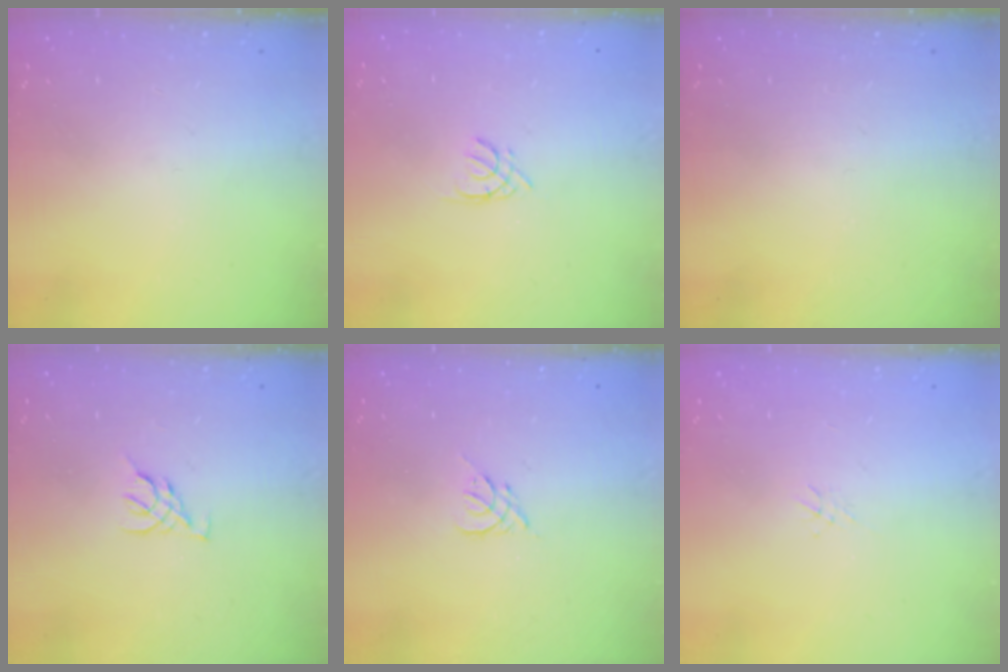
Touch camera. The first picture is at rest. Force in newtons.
{"total": 1.7, "press": 1.7, "slide": 0.3}
{"total": 0.0}
{"total": 3.6, "press": 3.5, "slide": 0.8}
{"total": 1.3, "press": 1.2, "slide": 0.6}
{"total": 1.2, "press": 1.1, "slide": 0.3}